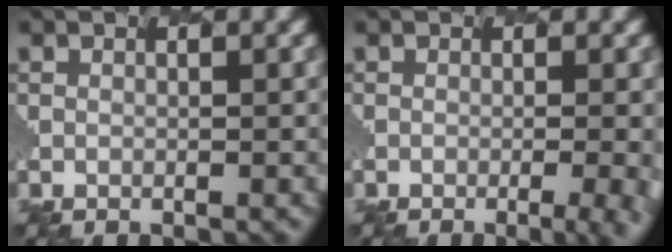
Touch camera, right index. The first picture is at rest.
{"total": 6.1, "force": [-2.4, 2.2, 5.2], "torque": [-0.053, -0.002, -0.022]}